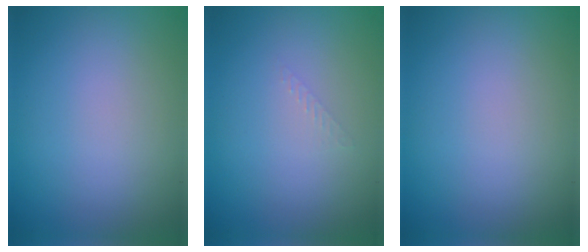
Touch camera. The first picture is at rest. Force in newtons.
{"total": 0.8, "press": 0.7, "slide": 0.2}
{"total": 0.0}